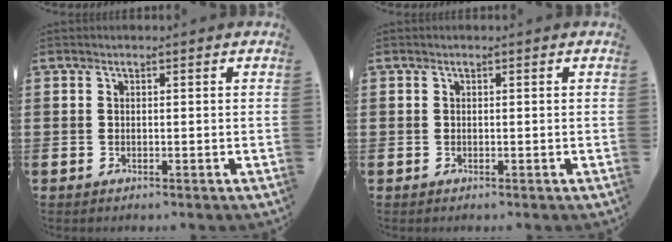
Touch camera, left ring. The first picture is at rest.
{"total": 0.0}